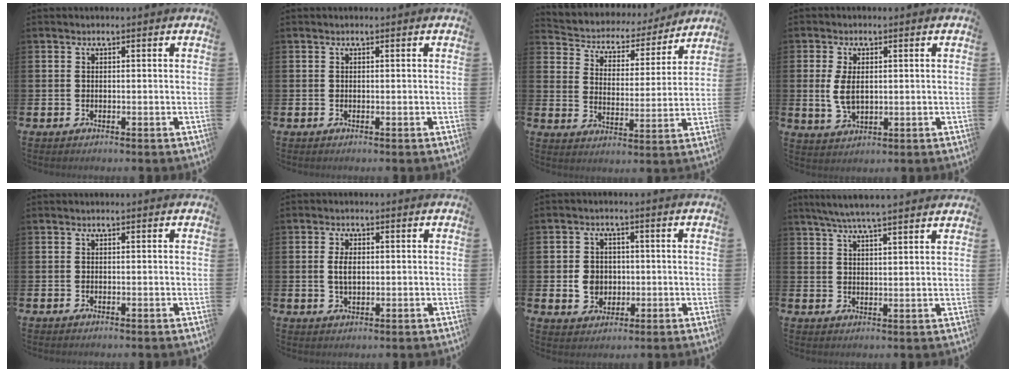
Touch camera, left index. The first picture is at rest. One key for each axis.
{"total": 0.0}
{"total": 4.7, "fx": 4.1, "fy": 2.1, "fz": 0.2, "tx": -0.032, "ty": -0.037, "tz": 0.063}
{"total": 4.5, "fx": 0.8, "fy": 2.4, "fz": 3.7, "tx": -0.066, "ty": -0.002, "tz": 0.009}
{"total": 0.0}
{"total": 2.9, "fx": 0.4, "fy": 1.6, "fz": 2.4, "tx": -0.034, "ty": 0.001, "tz": 0.003}
{"total": 4.3, "fx": -0.1, "fy": 3.9, "fz": 1.8, "tx": -0.021, "ty": 0.002, "tz": -0.007}
{"total": 5.5, "fx": 5.2, "fy": -0.3, "fz": 1.8, "tx": -0.057, "ty": -0.015, "tz": 0.094}